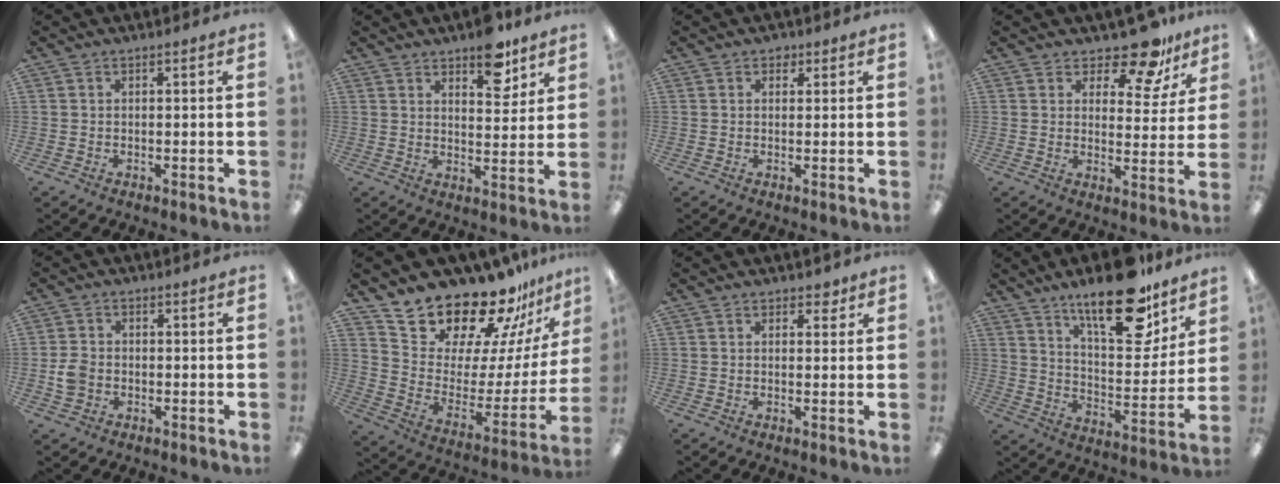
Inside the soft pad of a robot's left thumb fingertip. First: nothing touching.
{"total": 9.3, "force": [6.5, 4.3, 5.1], "torque": [-0.046, -0.041, 0.106]}
{"total": 1.9, "force": [1.2, 1.3, 0.7], "torque": [0.001, -0.004, 0.019]}
{"total": 10.6, "force": [8.6, 4.1, 4.7], "torque": [-0.058, -0.061, 0.151]}
{"total": 4.2, "force": [-1.0, 3.5, 2.2], "torque": [-0.043, 0.006, -0.018]}
{"total": 21.4, "force": [19.8, 6.7, 4.6], "torque": [-0.070, -0.175, 0.353]}
{"total": 2.2, "force": [1.5, 1.4, 0.9], "torque": [-0.003, -0.003, 0.023]}
{"total": 16.7, "force": [12.1, 6.3, 9.6], "torque": [-0.130, -0.071, 0.202]}